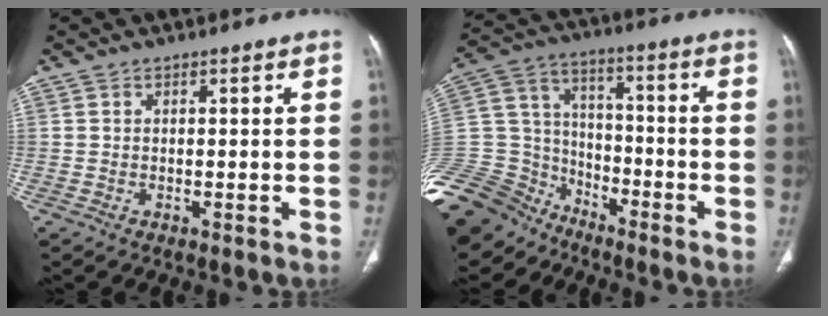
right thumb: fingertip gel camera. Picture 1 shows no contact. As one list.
[{"total": 24.8, "force": [-17.9, 14.9, 8.5], "torque": [-0.244, 0.050, -0.318]}]